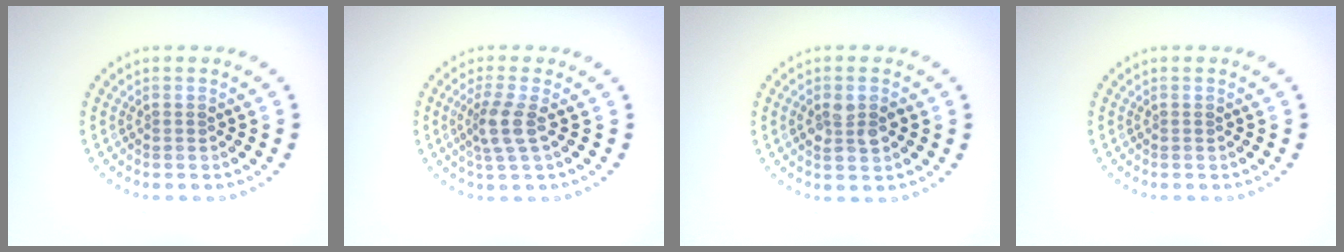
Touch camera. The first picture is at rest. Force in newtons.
{"total": 2.7, "press": 2.1, "slide": 1.8}
{"total": 2.7, "press": 2.7, "slide": 0.3}
{"total": 0.0}